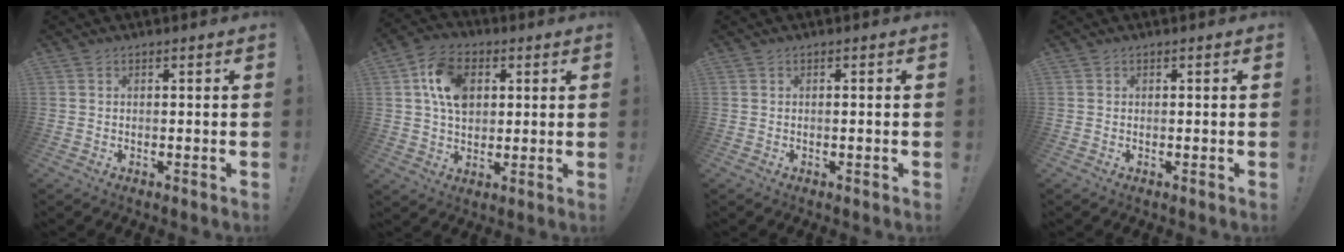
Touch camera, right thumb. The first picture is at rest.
{"total": 13.1, "force": [3.7, 9.5, 8.2], "torque": [-0.141, 0.009, 0.073]}
{"total": 0.6, "force": [-0.4, -0.1, 0.4], "torque": [-0.004, -0.002, -0.008]}
{"total": 0.0}